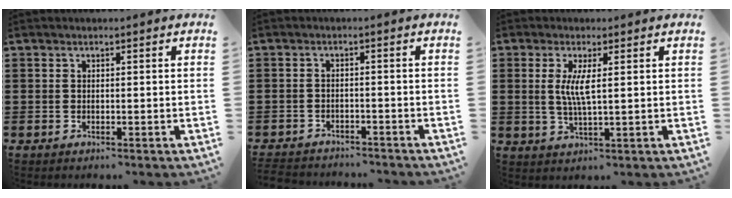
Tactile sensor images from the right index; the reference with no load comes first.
{"total": 2.2, "force": [-2.2, 0.2, -0.2], "torque": [-0.004, -0.002, -0.049]}
{"total": 4.3, "force": [0.9, 0.6, 4.2], "torque": [-0.083, -0.002, 0.013]}